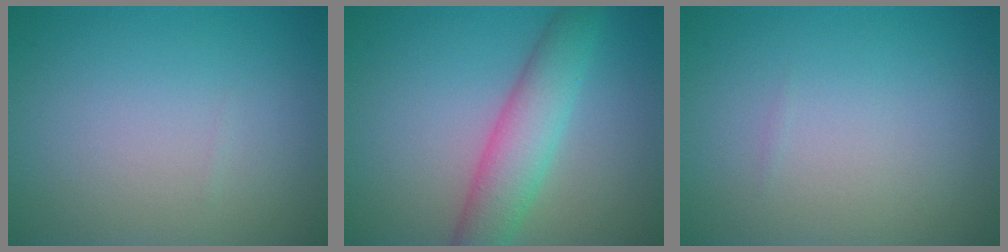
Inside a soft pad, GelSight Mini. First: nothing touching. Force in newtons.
{"total": 5.1, "press": 5.1, "slide": 0.1}
{"total": 0.0}